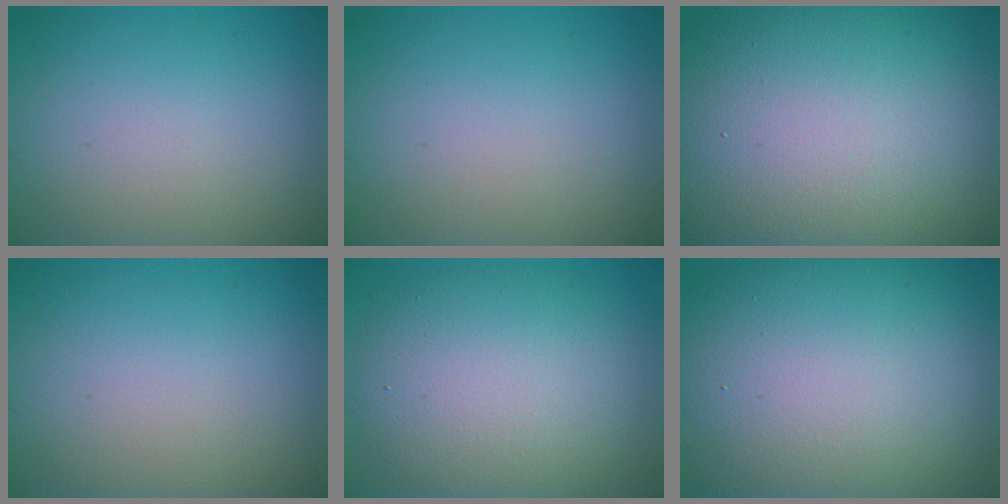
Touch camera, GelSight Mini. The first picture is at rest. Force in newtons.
{"total": 0.0}
{"total": 22.5, "press": 22.4, "slide": 1.6}
{"total": 0.0}
{"total": 9.2, "press": 9.2, "slide": 0.7}
{"total": 16.8, "press": 16.7, "slide": 0.9}